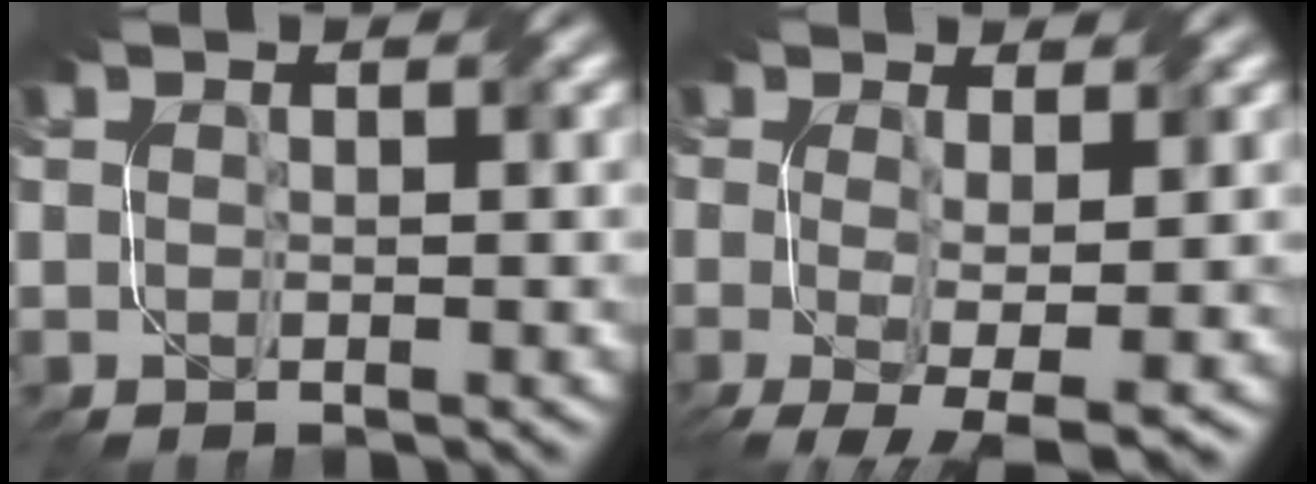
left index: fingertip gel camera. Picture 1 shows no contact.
{"total": 6.4, "force": [-1.5, 2.8, 5.6], "torque": [-0.104, -0.012, -0.015]}